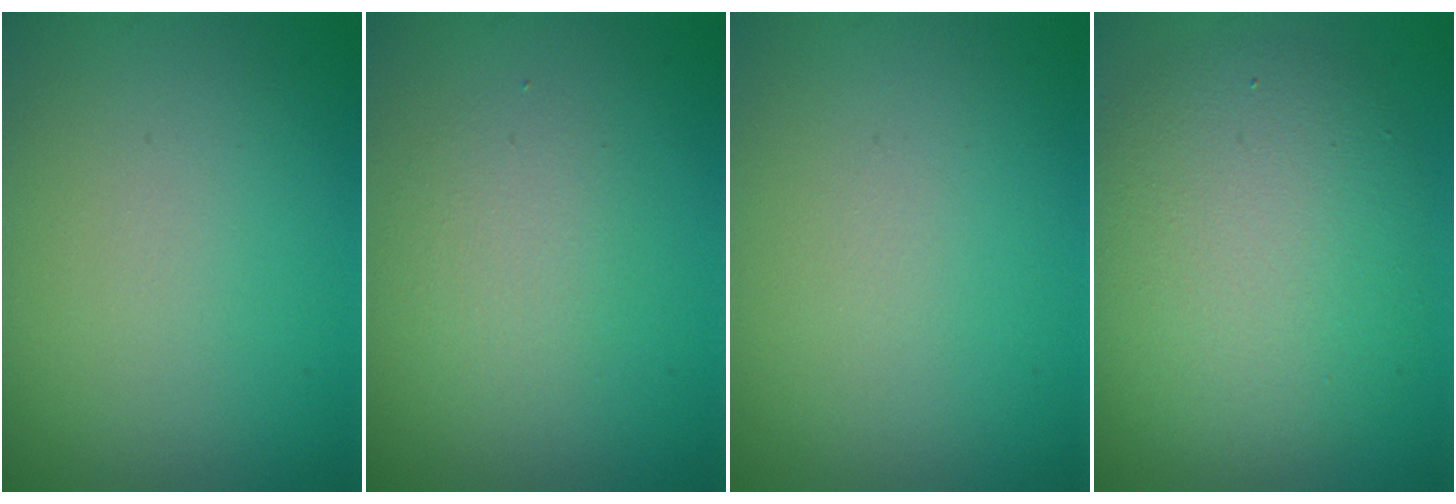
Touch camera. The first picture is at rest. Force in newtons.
{"total": 1.9, "press": 1.9, "slide": 0.1}
{"total": 0.0}
{"total": 7.7, "press": 7.7, "slide": 0.2}